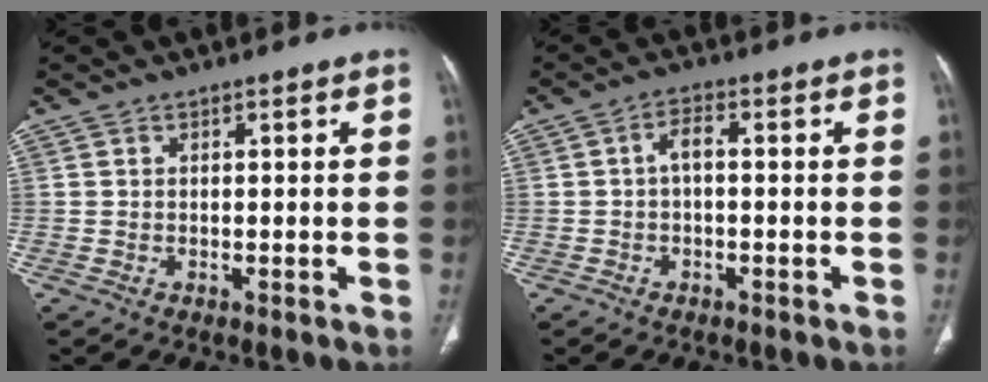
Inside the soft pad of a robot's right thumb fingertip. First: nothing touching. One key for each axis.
{"total": 2.7, "fx": -0.2, "fy": 1.4, "fz": 2.4, "tx": -0.040, "ty": 0.013, "tz": -0.009}